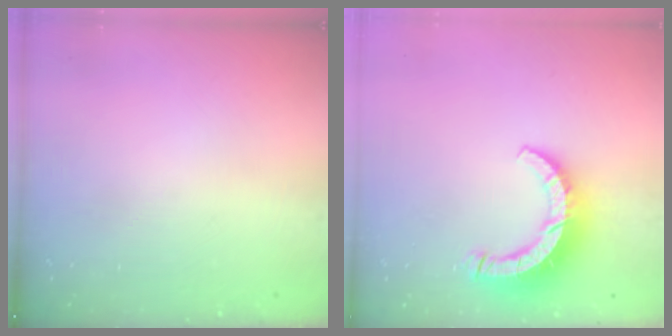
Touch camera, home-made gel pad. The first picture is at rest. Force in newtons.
{"total": 9.6, "press": 9.6, "slide": 1.0}